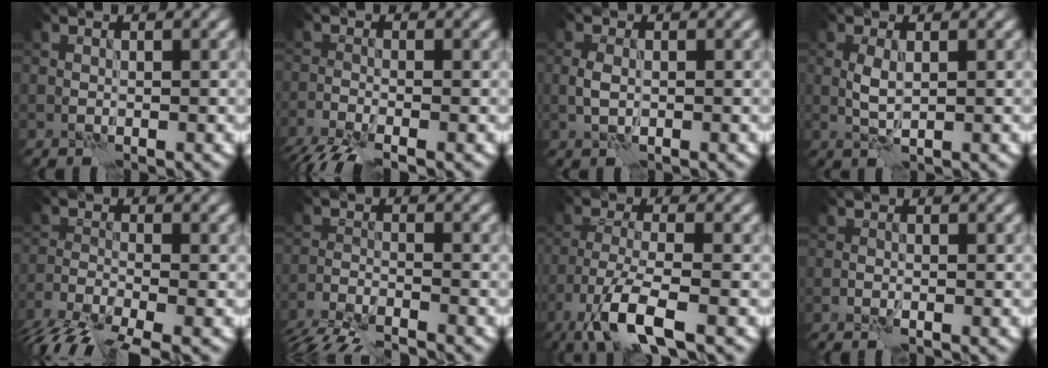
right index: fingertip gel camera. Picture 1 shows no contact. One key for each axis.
{"total": 4.6, "fx": -3.5, "fy": 0.9, "fz": 2.8, "tx": -0.053, "ty": -0.021, "tz": -0.074}
{"total": 1.5, "fx": -0.2, "fy": 0.8, "fz": 1.2, "tx": -0.027, "ty": 0.002, "tz": -0.005}
{"total": 1.7, "fx": 0.1, "fy": 0.6, "fz": 1.6, "tx": -0.036, "ty": 0.002, "tz": 0.004}
{"total": 7.1, "fx": -5.5, "fy": 1.7, "fz": 4.1, "tx": -0.080, "ty": -0.019, "tz": -0.109}
{"total": 5.7, "fx": -5.3, "fy": 0.8, "fz": 2.0, "tx": -0.041, "ty": -0.016, "tz": -0.094}
{"total": 6.8, "fx": -4.3, "fy": 1.6, "fz": 5.1, "tx": -0.099, "ty": -0.005, "tz": -0.088}
{"total": 0.7, "fx": -0.5, "fy": 0.1, "fz": 0.5, "tx": -0.012, "ty": 0.001, "tz": -0.011}